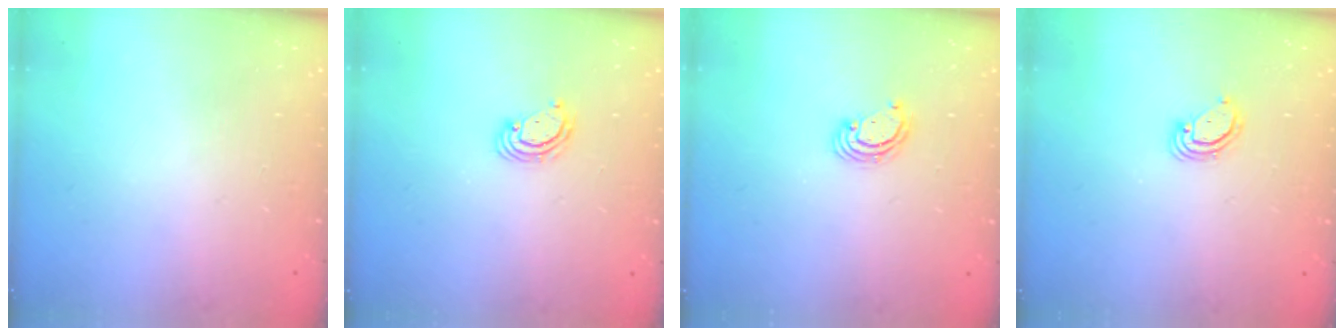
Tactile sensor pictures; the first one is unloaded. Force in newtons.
{"total": 2.9, "press": 2.9, "slide": 0.3}
{"total": 3.3, "press": 3.3, "slide": 0.4}
{"total": 2.9, "press": 2.9, "slide": 0.2}